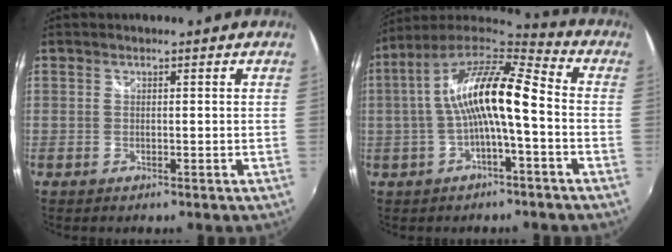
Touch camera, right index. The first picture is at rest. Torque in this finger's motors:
{"motor_torque": [1.09, -0.30, 1.05, 0.21]}